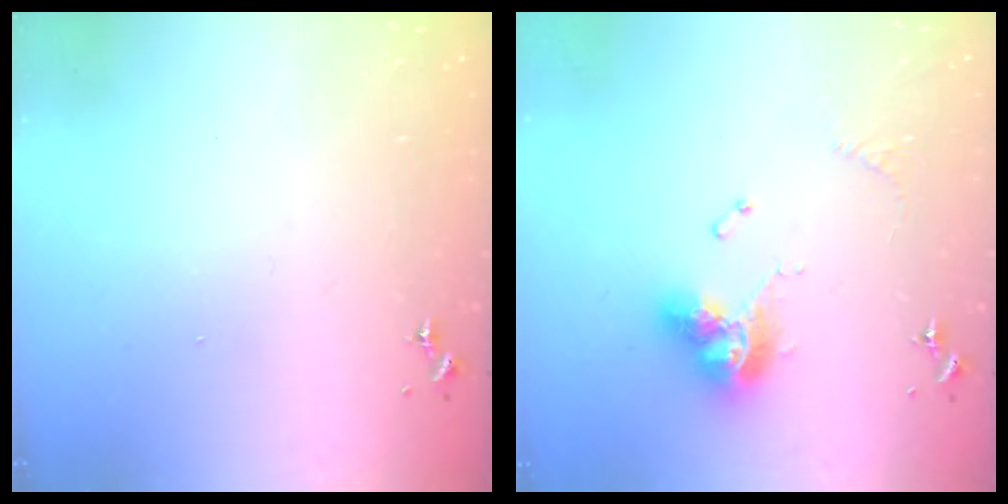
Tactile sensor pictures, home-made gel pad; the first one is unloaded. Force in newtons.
{"total": 12.6, "press": 12.6, "slide": 1.1}